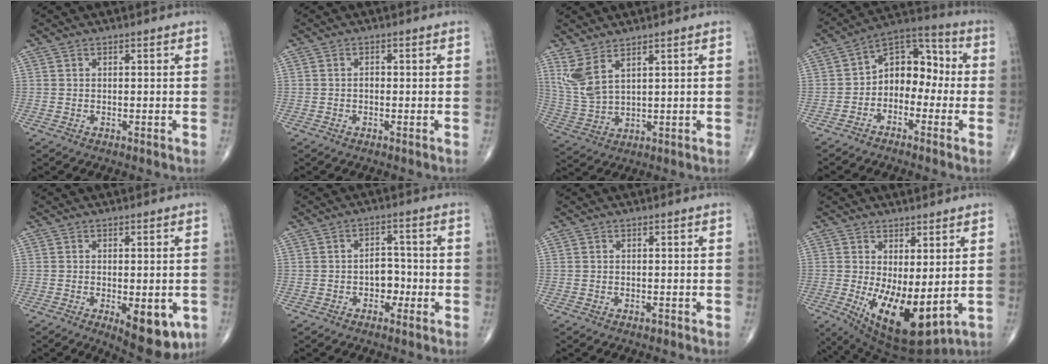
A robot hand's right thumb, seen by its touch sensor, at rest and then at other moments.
{"total": 0.6, "force": [-0.1, 0.4, 0.4], "torque": [-0.004, 0.002, -0.006]}
{"total": 7.1, "force": [4.1, 2.5, 5.2], "torque": [-0.119, -0.019, 0.098]}
{"total": 10.6, "force": [-1.7, 7.5, 7.3], "torque": [-0.076, 0.049, -0.048]}
{"total": 10.3, "force": [-3.5, 4.3, 8.7], "torque": [-0.096, -0.010, -0.040]}
{"total": 4.6, "force": [-1.5, 3.3, 2.8], "torque": [-0.015, 0.019, -0.031]}
{"total": 0.7, "force": [-0.5, 0.4, 0.4], "torque": [-0.005, 0.001, -0.009]}
{"total": 12.9, "force": [-1.2, 5.5, 11.6], "torque": [-0.187, -0.030, 0.003]}